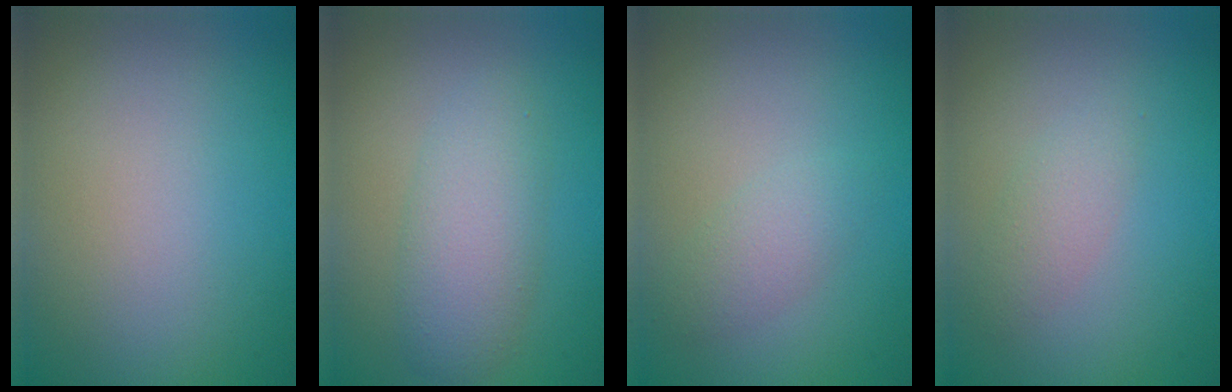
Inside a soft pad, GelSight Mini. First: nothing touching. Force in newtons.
{"total": 3.9, "press": 3.9, "slide": 0.1}
{"total": 1.7, "press": 1.7, "slide": 0.0}
{"total": 1.6, "press": 1.6, "slide": 0.1}